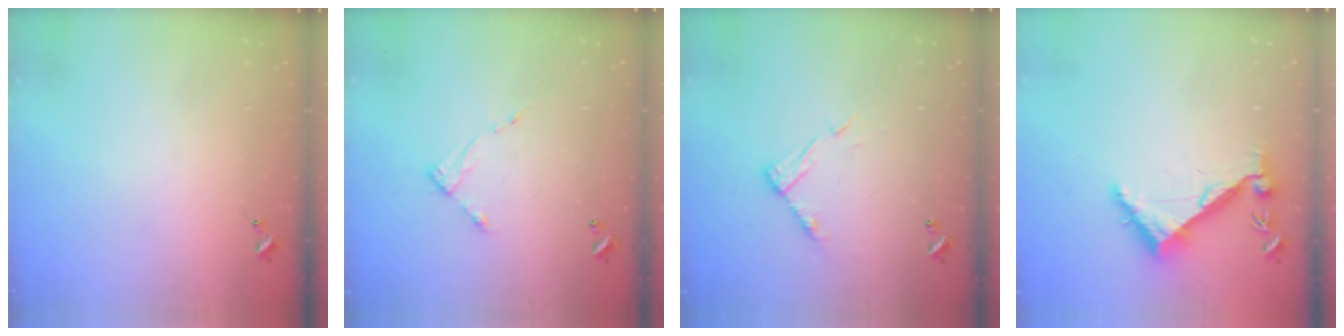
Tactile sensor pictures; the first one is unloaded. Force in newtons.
{"total": 6.0, "press": 6.0, "slide": 0.4}
{"total": 9.4, "press": 9.4, "slide": 0.1}
{"total": 6.4, "press": 6.4, "slide": 0.7}